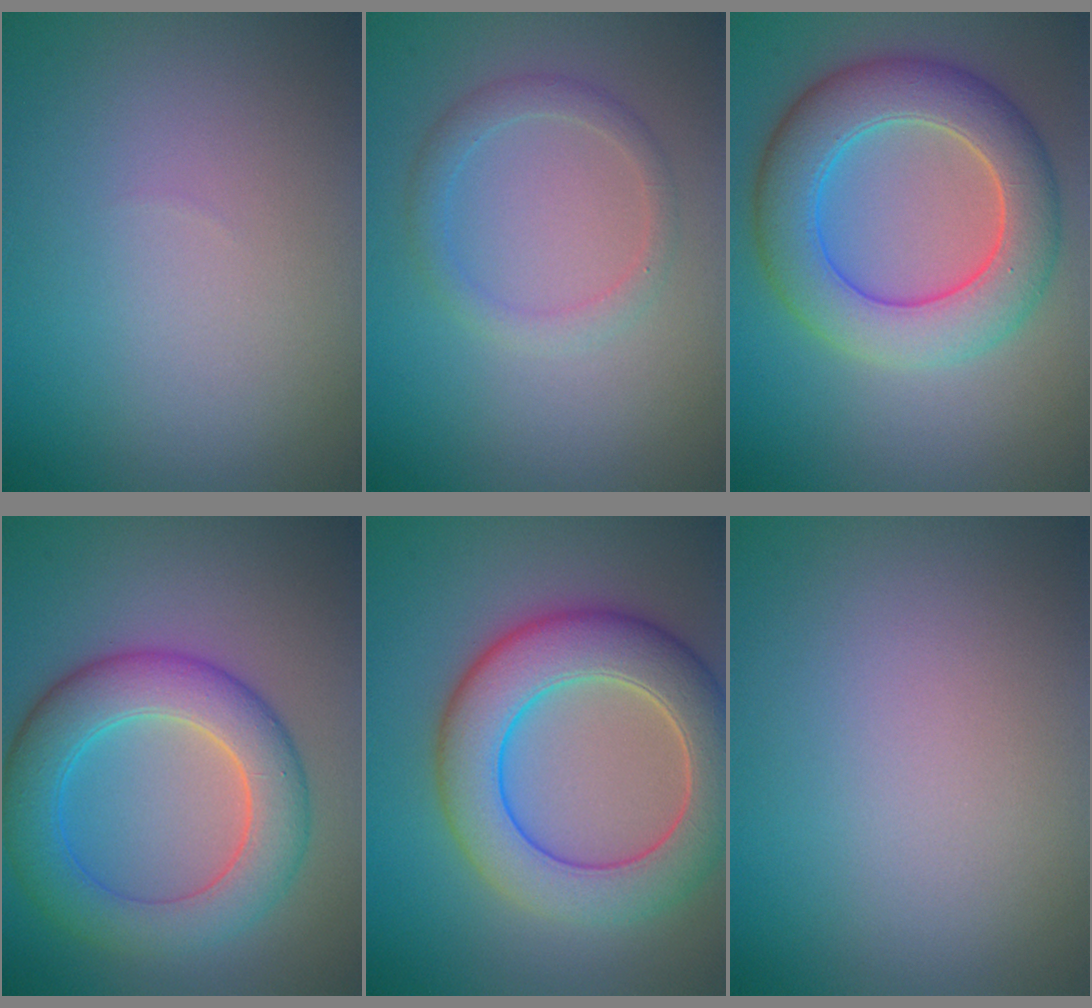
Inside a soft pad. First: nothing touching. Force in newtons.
{"total": 1.8, "press": 1.8, "slide": 0.0}
{"total": 7.5, "press": 7.5, "slide": 0.3}
{"total": 6.9, "press": 6.9, "slide": 0.2}
{"total": 8.6, "press": 8.6, "slide": 0.5}
{"total": 0.0}